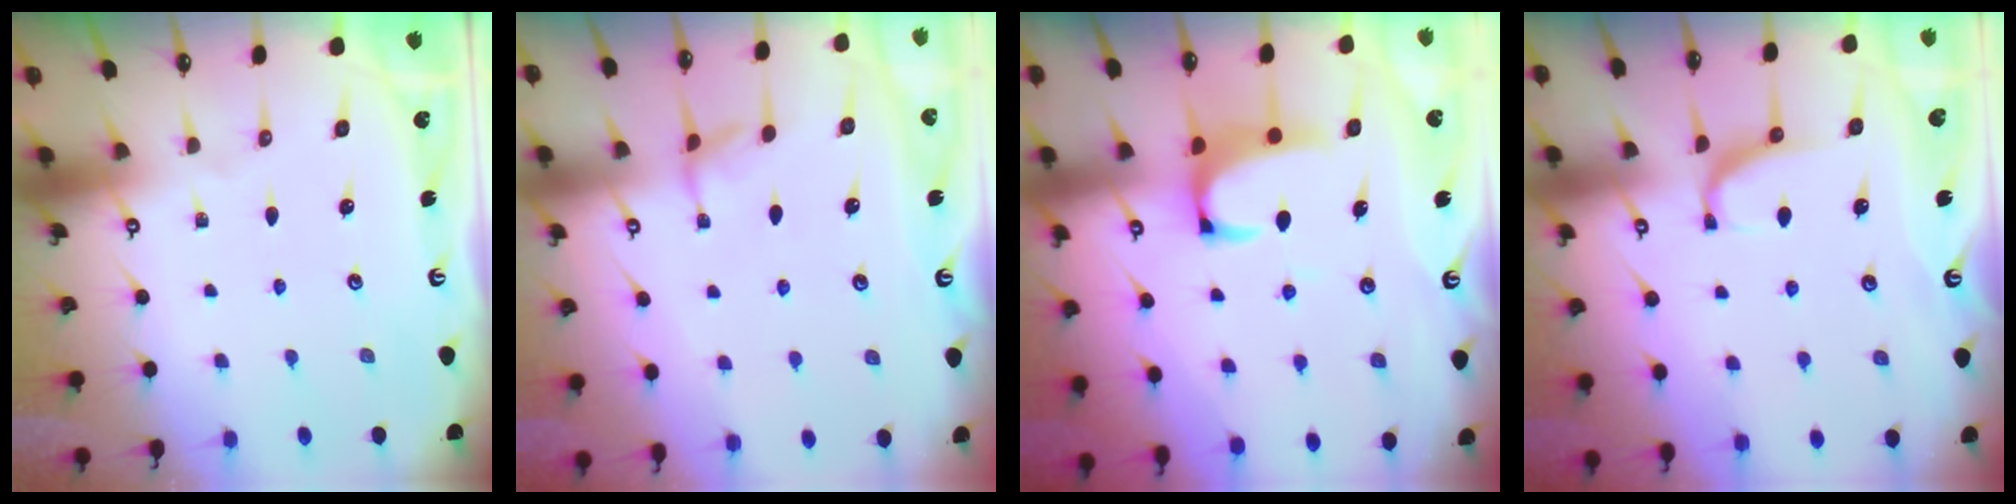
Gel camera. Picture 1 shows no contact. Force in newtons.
{"total": 1.9, "press": 1.9, "slide": 0.5}
{"total": 2.2, "press": 2.0, "slide": 1.0}
{"total": 1.8, "press": 1.7, "slide": 0.6}